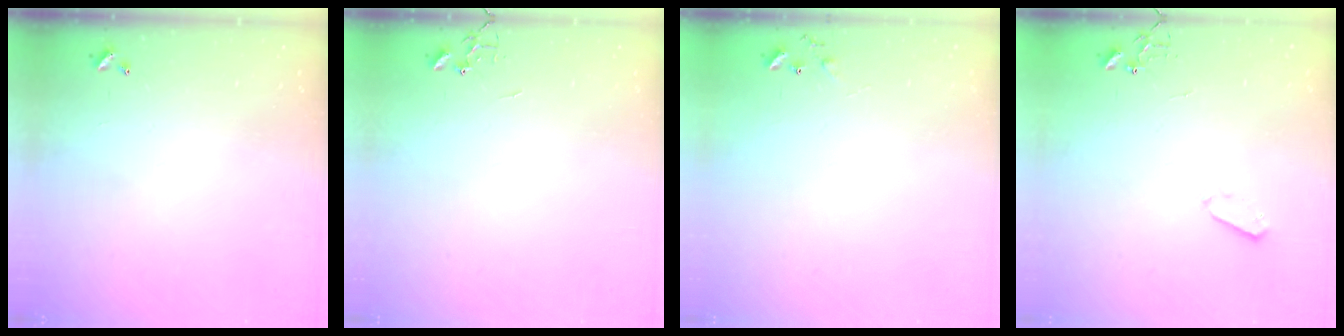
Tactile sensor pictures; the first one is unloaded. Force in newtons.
{"total": 0.0}
{"total": 5.6, "press": 5.6, "slide": 0.6}
{"total": 3.7, "press": 3.6, "slide": 0.7}